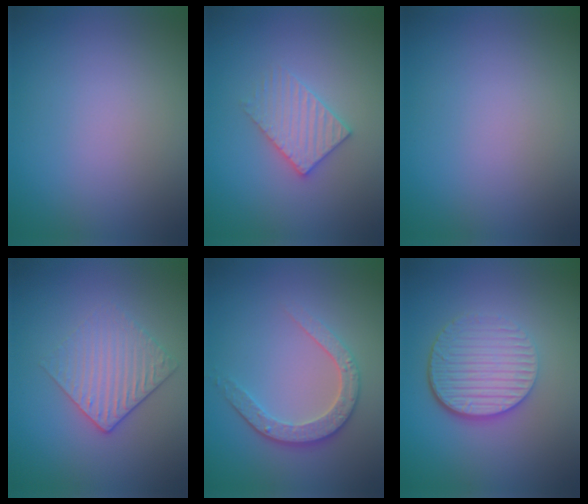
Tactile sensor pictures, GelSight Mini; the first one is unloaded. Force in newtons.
{"total": 3.0, "press": 3.0, "slide": 0.5}
{"total": 0.0}
{"total": 3.0, "press": 2.6, "slide": 1.6}
{"total": 3.4, "press": 2.9, "slide": 1.8}
{"total": 5.5, "press": 3.9, "slide": 3.9}